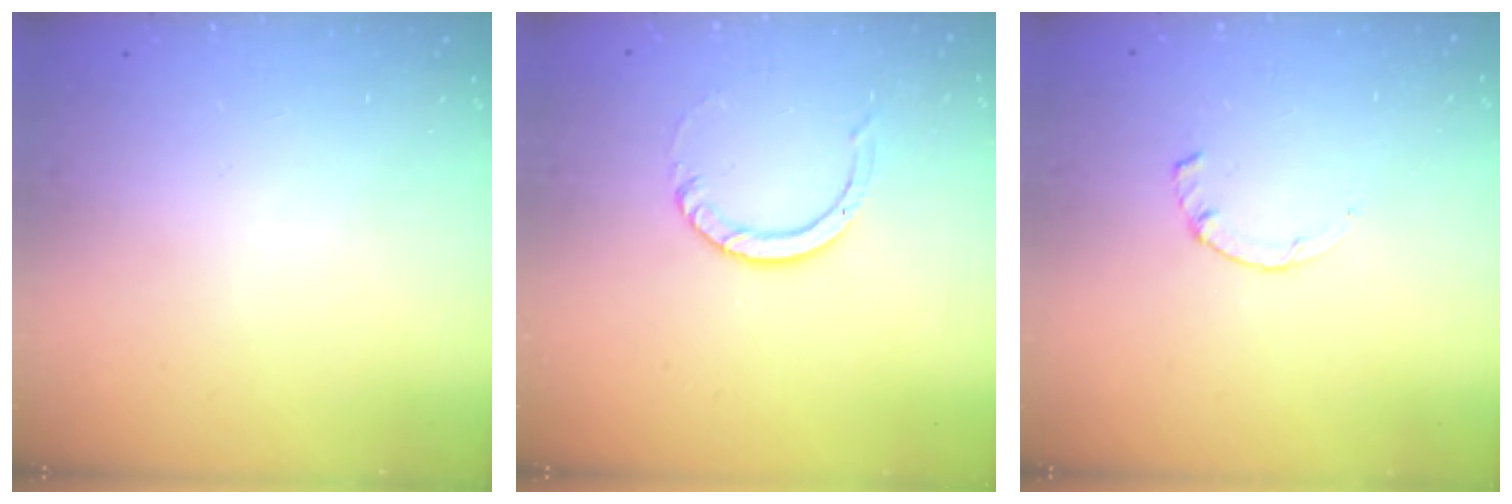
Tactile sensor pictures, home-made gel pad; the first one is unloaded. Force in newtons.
{"total": 3.2, "press": 3.2, "slide": 0.3}
{"total": 1.7, "press": 1.7, "slide": 0.3}